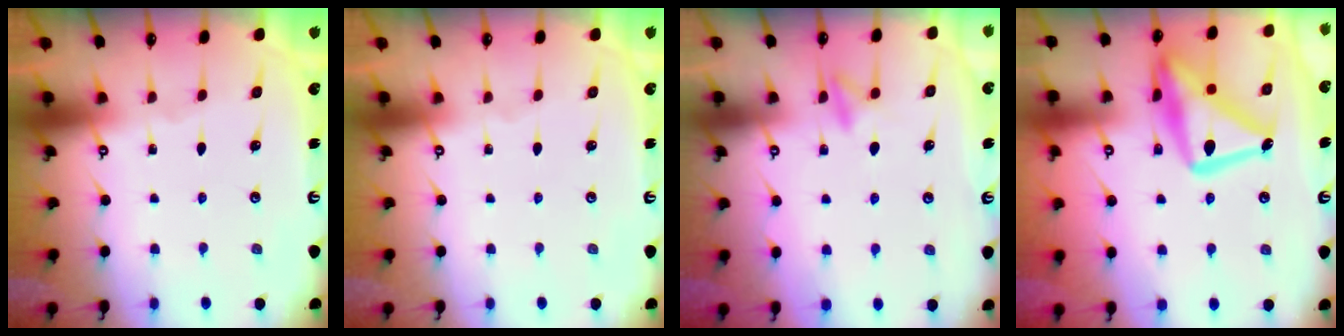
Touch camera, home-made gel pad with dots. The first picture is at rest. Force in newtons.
{"total": 0.0}
{"total": 8.7, "press": 8.6, "slide": 1.1}
{"total": 20.0, "press": 19.9, "slide": 1.6}